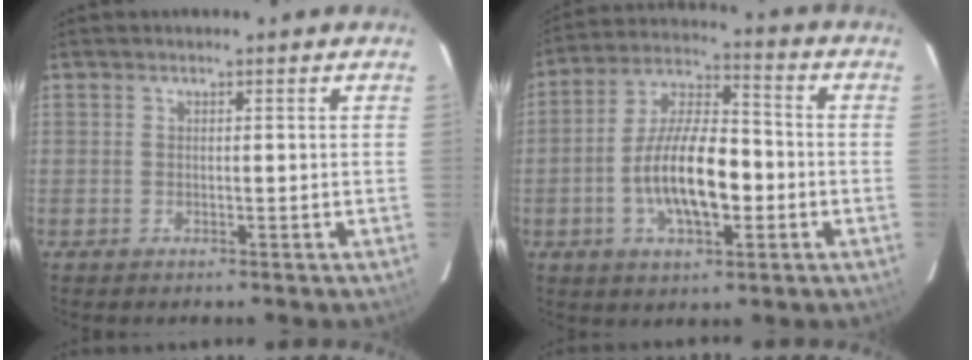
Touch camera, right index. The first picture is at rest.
{"total": 14.2, "force": [-3.4, 5.8, 12.5], "torque": [-0.242, 0.007, -0.060]}